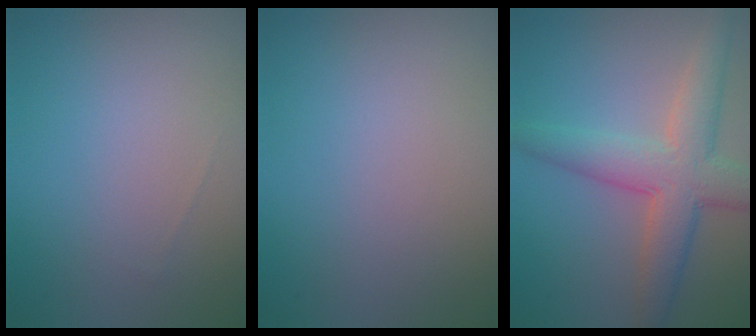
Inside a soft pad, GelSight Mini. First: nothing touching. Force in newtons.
{"total": 0.0}
{"total": 5.9, "press": 5.9, "slide": 0.3}